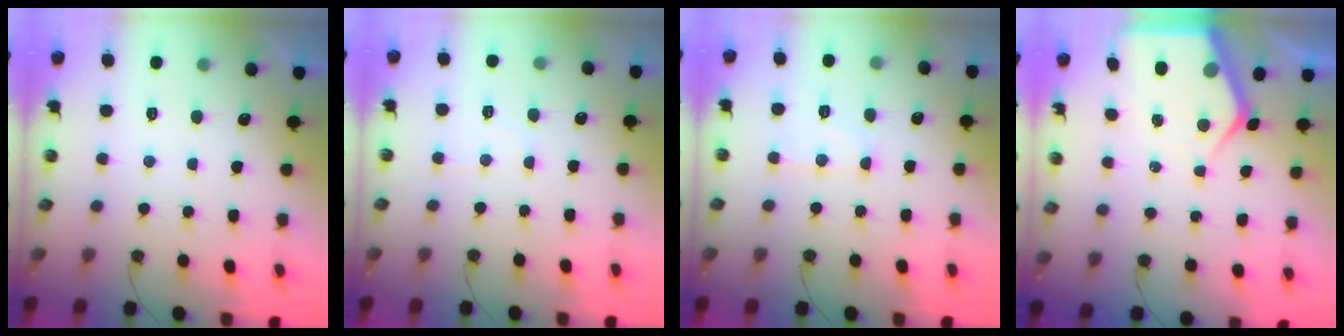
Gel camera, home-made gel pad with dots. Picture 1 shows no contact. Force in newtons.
{"total": 5.3, "press": 5.3, "slide": 0.7}
{"total": 9.3, "press": 9.3, "slide": 0.8}
{"total": 7.1, "press": 7.1, "slide": 0.7}